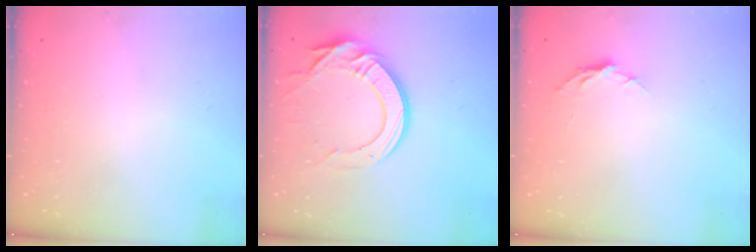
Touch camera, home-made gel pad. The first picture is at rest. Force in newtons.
{"total": 15.8, "press": 15.7, "slide": 1.7}
{"total": 3.7, "press": 3.6, "slide": 0.4}